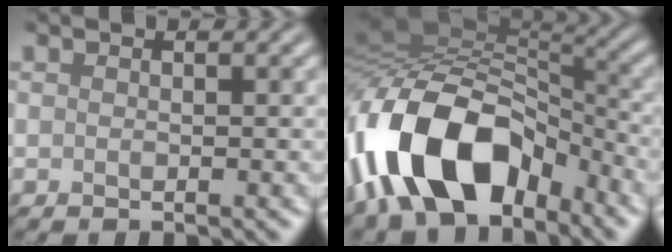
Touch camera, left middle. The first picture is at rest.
{"total": 12.8, "force": [-5.8, 7.3, 8.8], "torque": [-0.161, 0.009, -0.106]}